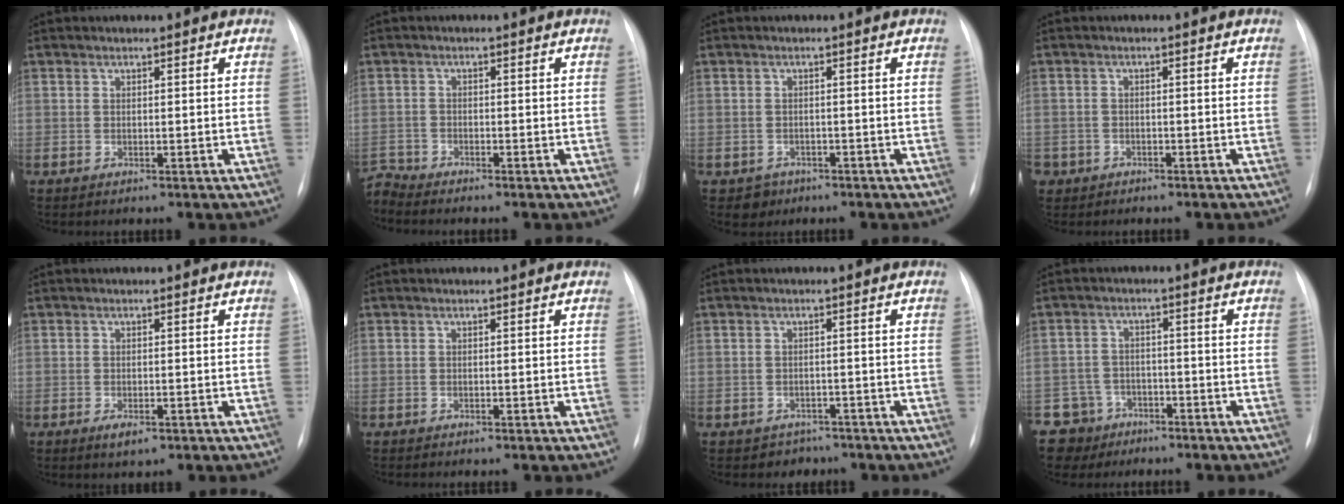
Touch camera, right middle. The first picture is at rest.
{"total": 2.8, "force": [-2.6, -0.8, -0.6], "torque": [0.009, -0.018, -0.051]}
{"total": 2.2, "force": [-1.3, 1.8, 0.0], "torque": [0.002, 0.008, -0.017]}
{"total": 3.4, "force": [-2.2, 2.6, 0.4], "torque": [-0.007, 0.005, -0.035]}
{"total": 2.1, "force": [-1.1, 0.7, 1.6], "torque": [-0.026, -0.002, -0.014]}
{"total": 0.0}
{"total": 2.9, "force": [-2.1, 1.8, -0.5], "torque": [0.003, 0.011, -0.030]}
{"total": 6.8, "force": [-4.7, 4.9, -0.5], "torque": [0.008, 0.008, -0.081]}